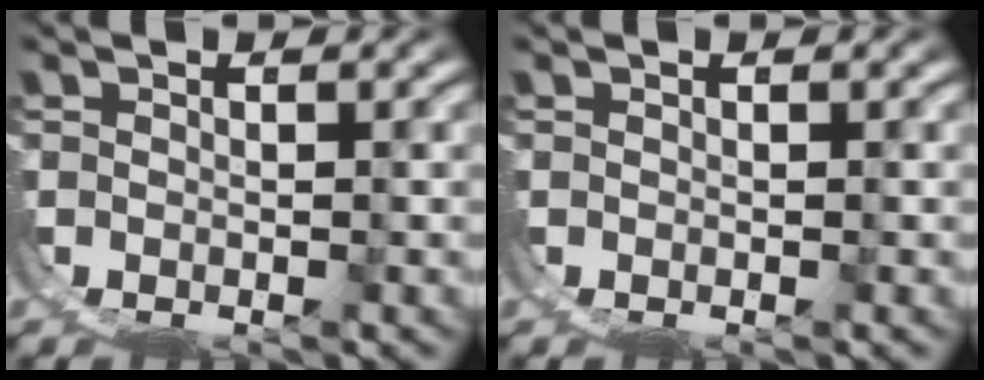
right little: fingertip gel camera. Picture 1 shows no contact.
{"total": 0.0}